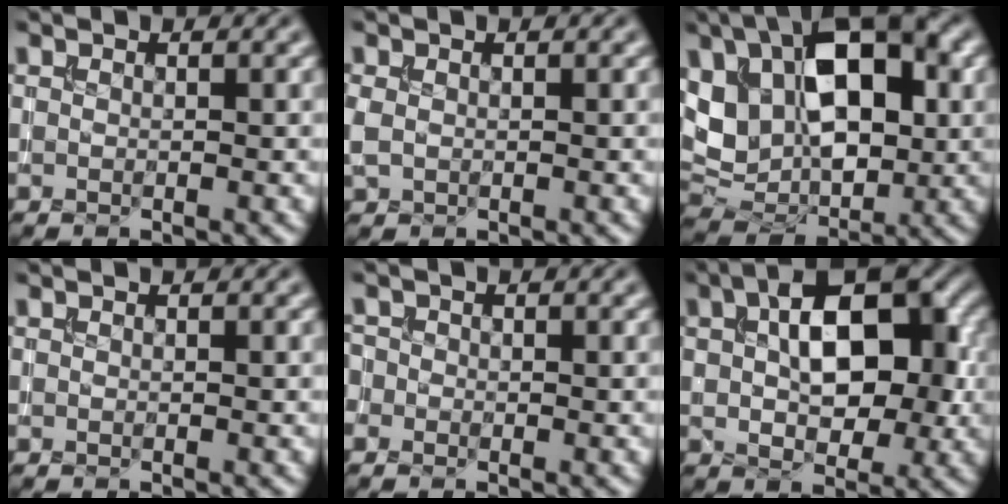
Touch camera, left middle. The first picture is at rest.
{"total": 1.5, "force": [0.0, 1.2, 0.9], "torque": [-0.026, 0.000, 0.000]}
{"total": 12.4, "force": [3.2, 7.6, 9.3], "torque": [-0.165, 0.003, 0.060]}
{"total": 0.0}
{"total": 1.1, "force": [-0.5, 1.0, 0.2], "torque": [-0.001, 0.000, -0.015]}
{"total": 9.8, "force": [1.9, 5.5, 7.9], "torque": [-0.116, 0.017, 0.023]}